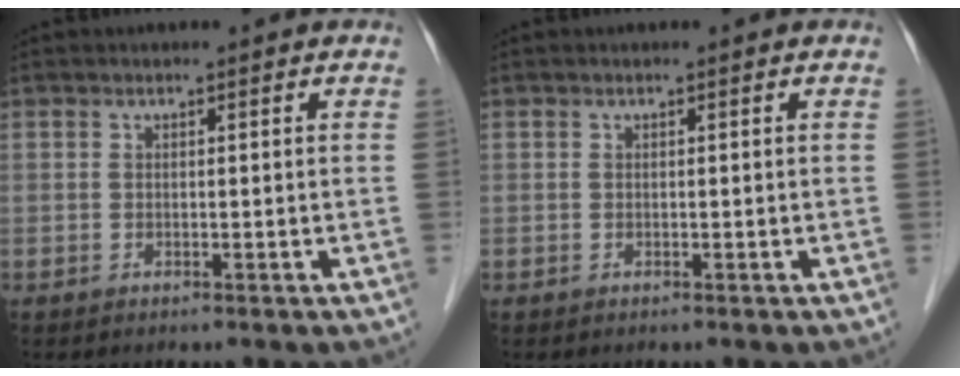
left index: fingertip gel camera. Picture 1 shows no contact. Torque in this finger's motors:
{"motor_torque": [-0.04, 0.04, 0.00, 0.00]}